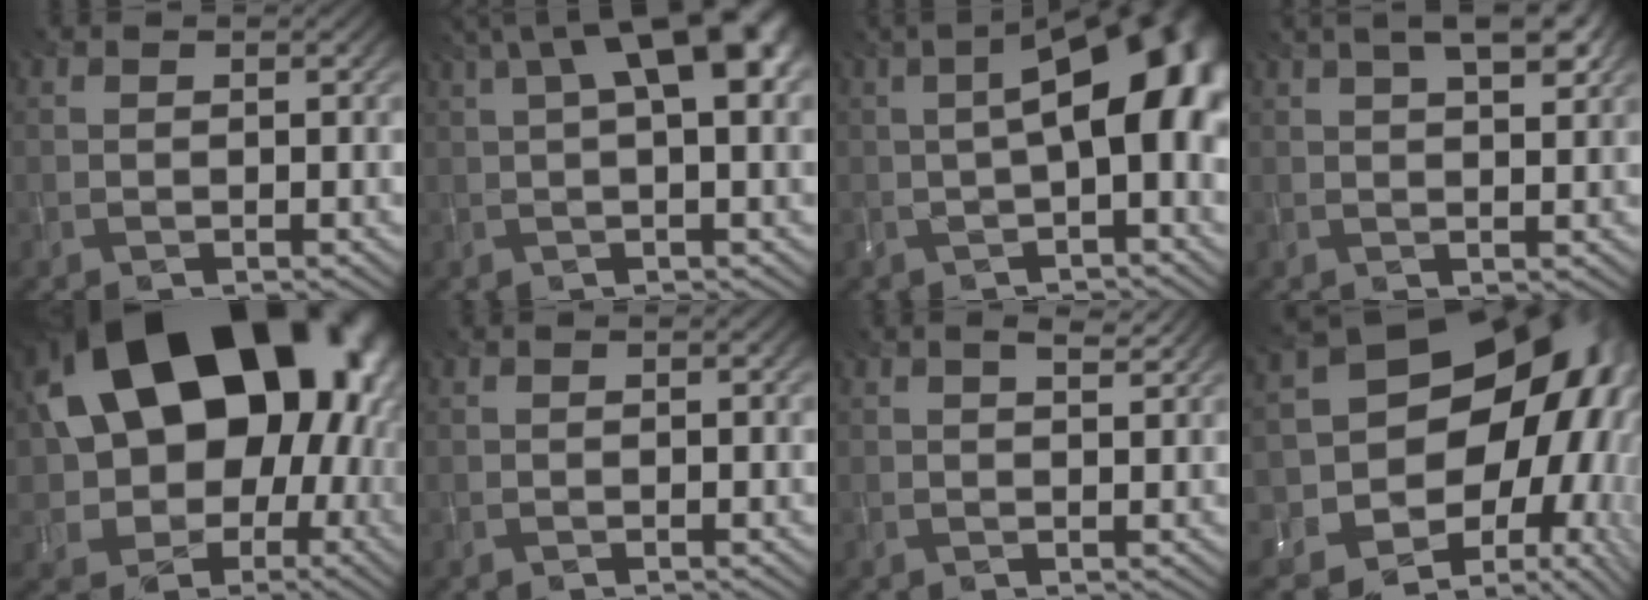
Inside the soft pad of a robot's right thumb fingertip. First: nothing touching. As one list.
[{"total": 11.3, "force": [3.8, 3.9, 9.9], "torque": [-0.147, 0.026, 0.048]}, {"total": 10.5, "force": [0.3, 4.2, 9.6], "torque": [-0.152, 0.012, 0.006]}, {"total": 6.6, "force": [3.2, 2.4, 5.2], "torque": [-0.079, 0.014, 0.046]}, {"total": 22.8, "force": [4.8, 17.2, 14.2], "torque": [-0.237, -0.012, 0.096]}, {"total": 0.0}, {"total": 2.0, "force": [1.3, 0.6, 1.4], "torque": [-0.026, -0.003, 0.022]}, {"total": 21.2, "force": [-1.2, 16.7, 13.1], "torque": [-0.188, -0.040, 0.003]}]